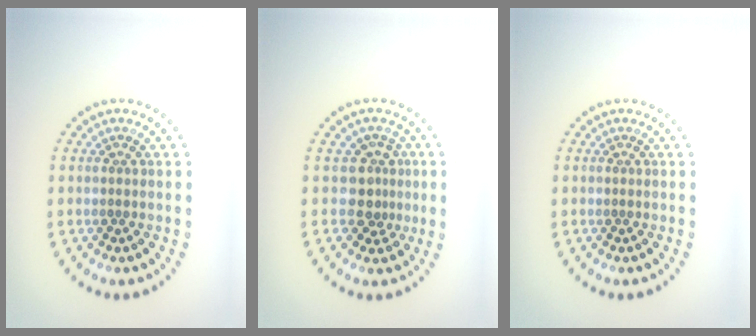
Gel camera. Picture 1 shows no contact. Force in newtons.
{"total": 2.5, "press": 1.8, "slide": 1.8}
{"total": 0.0}